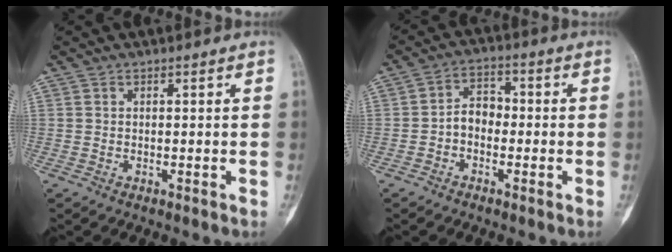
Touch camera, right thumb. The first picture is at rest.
{"total": 5.0, "force": [-1.3, 3.6, 3.2], "torque": [-0.035, 0.025, -0.034]}